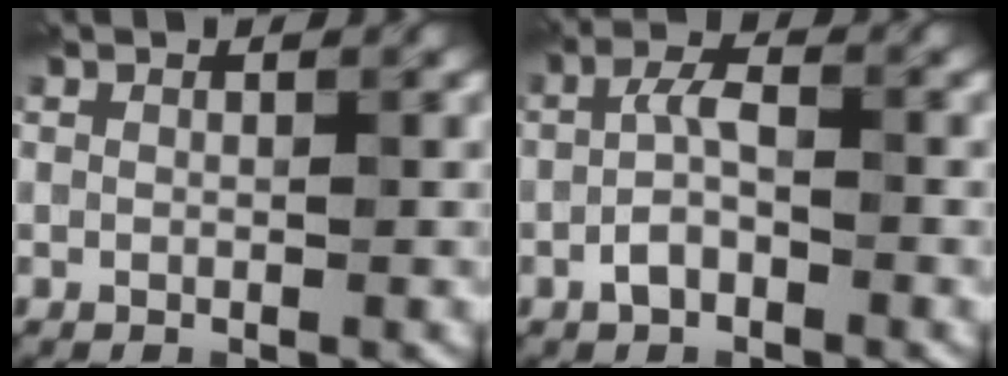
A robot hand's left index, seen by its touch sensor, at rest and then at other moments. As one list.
[{"total": 2.6, "force": [-1.8, 0.9, 1.6], "torque": [-0.037, 0.006, -0.032]}]